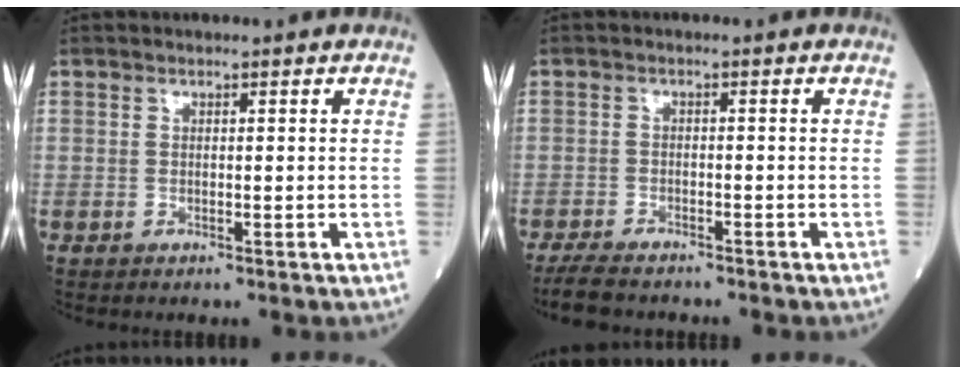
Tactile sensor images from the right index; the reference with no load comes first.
{"total": 5.4, "force": [-4.8, 1.3, 2.3], "torque": [-0.044, -0.014, -0.079]}